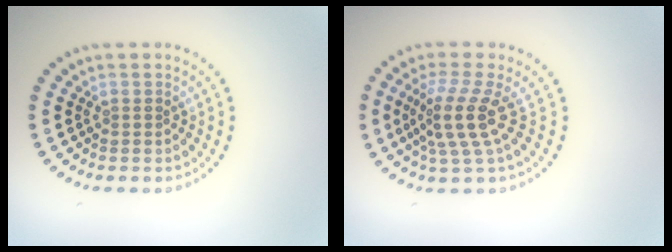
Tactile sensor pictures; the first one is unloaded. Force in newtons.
{"total": 4.0, "press": 2.9, "slide": 2.7}